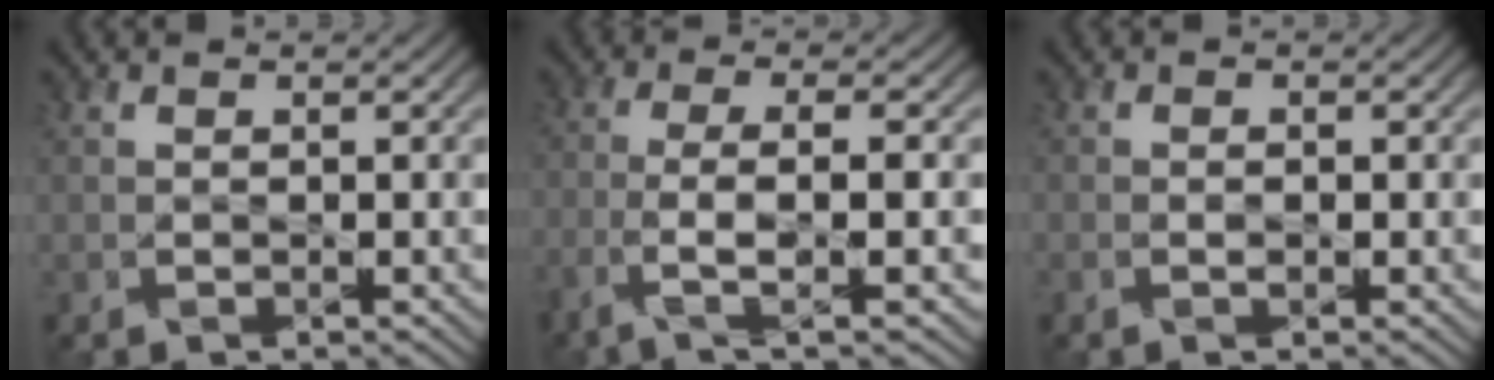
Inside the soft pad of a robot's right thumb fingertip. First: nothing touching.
{"total": 6.2, "force": [-2.4, 1.2, 5.5], "torque": [-0.104, 0.003, -0.059]}
{"total": 1.2, "force": [-0.4, 0.5, 1.0], "torque": [-0.018, 0.001, -0.007]}